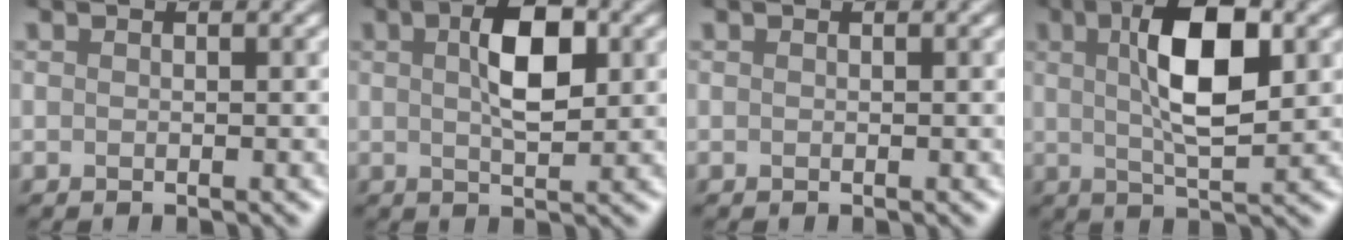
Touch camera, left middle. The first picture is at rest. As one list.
[{"total": 3.3, "force": [1.2, 0.8, 3.0], "torque": [-0.064, 0.005, 0.019]}, {"total": 0.0}, {"total": 6.2, "force": [1.9, 1.6, 5.6], "torque": [-0.102, 0.010, 0.033]}]